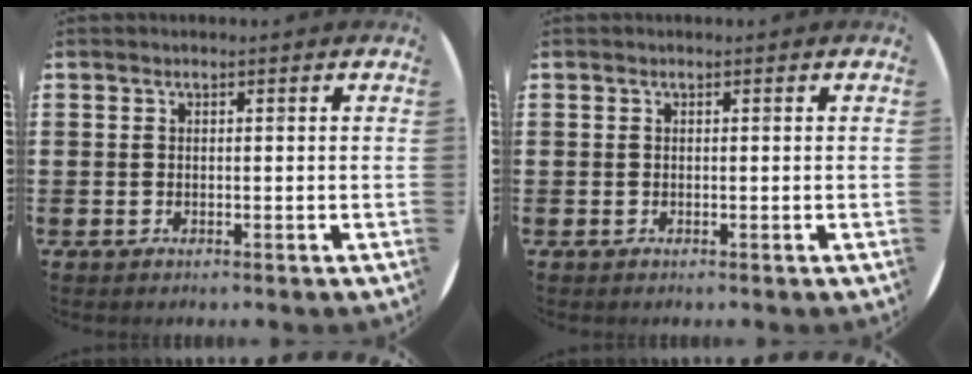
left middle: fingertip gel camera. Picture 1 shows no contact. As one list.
[{"total": 0.0}]